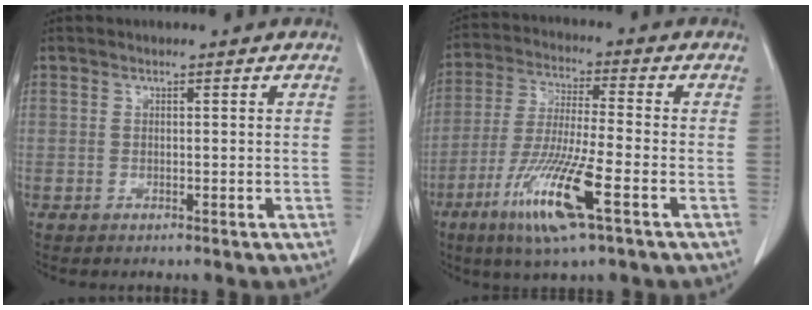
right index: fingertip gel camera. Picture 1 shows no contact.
{"total": 13.0, "force": [-6.1, 0.5, 11.5], "torque": [-0.236, -0.028, -0.113]}